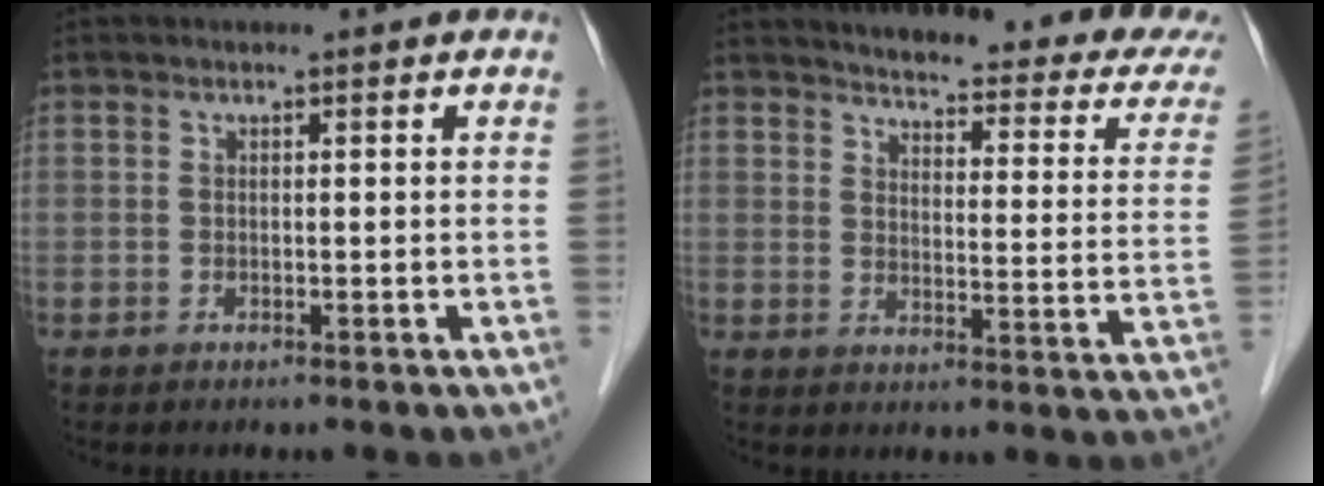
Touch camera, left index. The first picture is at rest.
{"total": 20.6, "force": [18.6, 2.9, 8.5], "torque": [-0.091, -0.062, 0.203]}